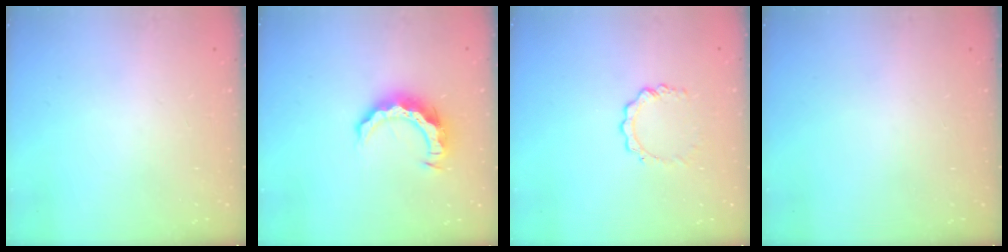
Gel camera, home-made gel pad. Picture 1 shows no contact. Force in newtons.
{"total": 9.5, "press": 9.5, "slide": 0.8}
{"total": 4.9, "press": 4.8, "slide": 0.5}
{"total": 0.0}